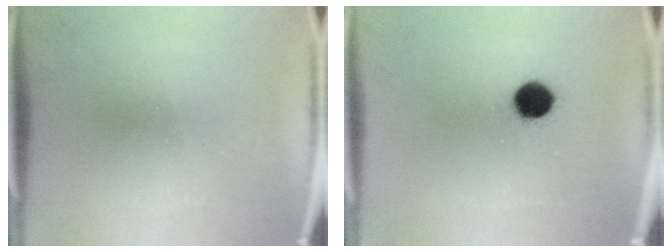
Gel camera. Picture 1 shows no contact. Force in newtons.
{"total": 6.8}